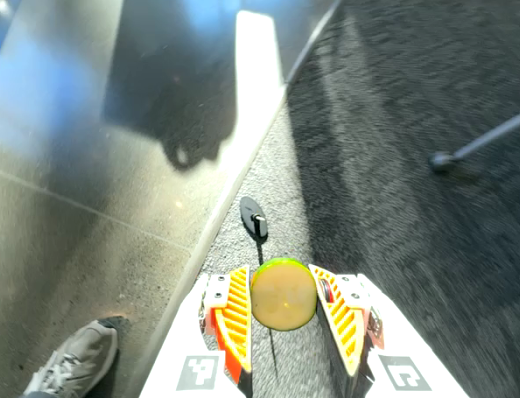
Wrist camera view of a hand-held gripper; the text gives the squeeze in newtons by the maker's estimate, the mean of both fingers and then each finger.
{"total": 9.3, "left": 9.6, "right": 8.9}